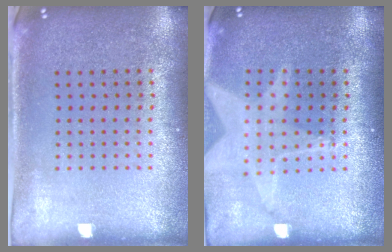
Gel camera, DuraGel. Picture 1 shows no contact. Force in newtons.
{"total": 1.3, "press": 1.3, "slide": 0.1}